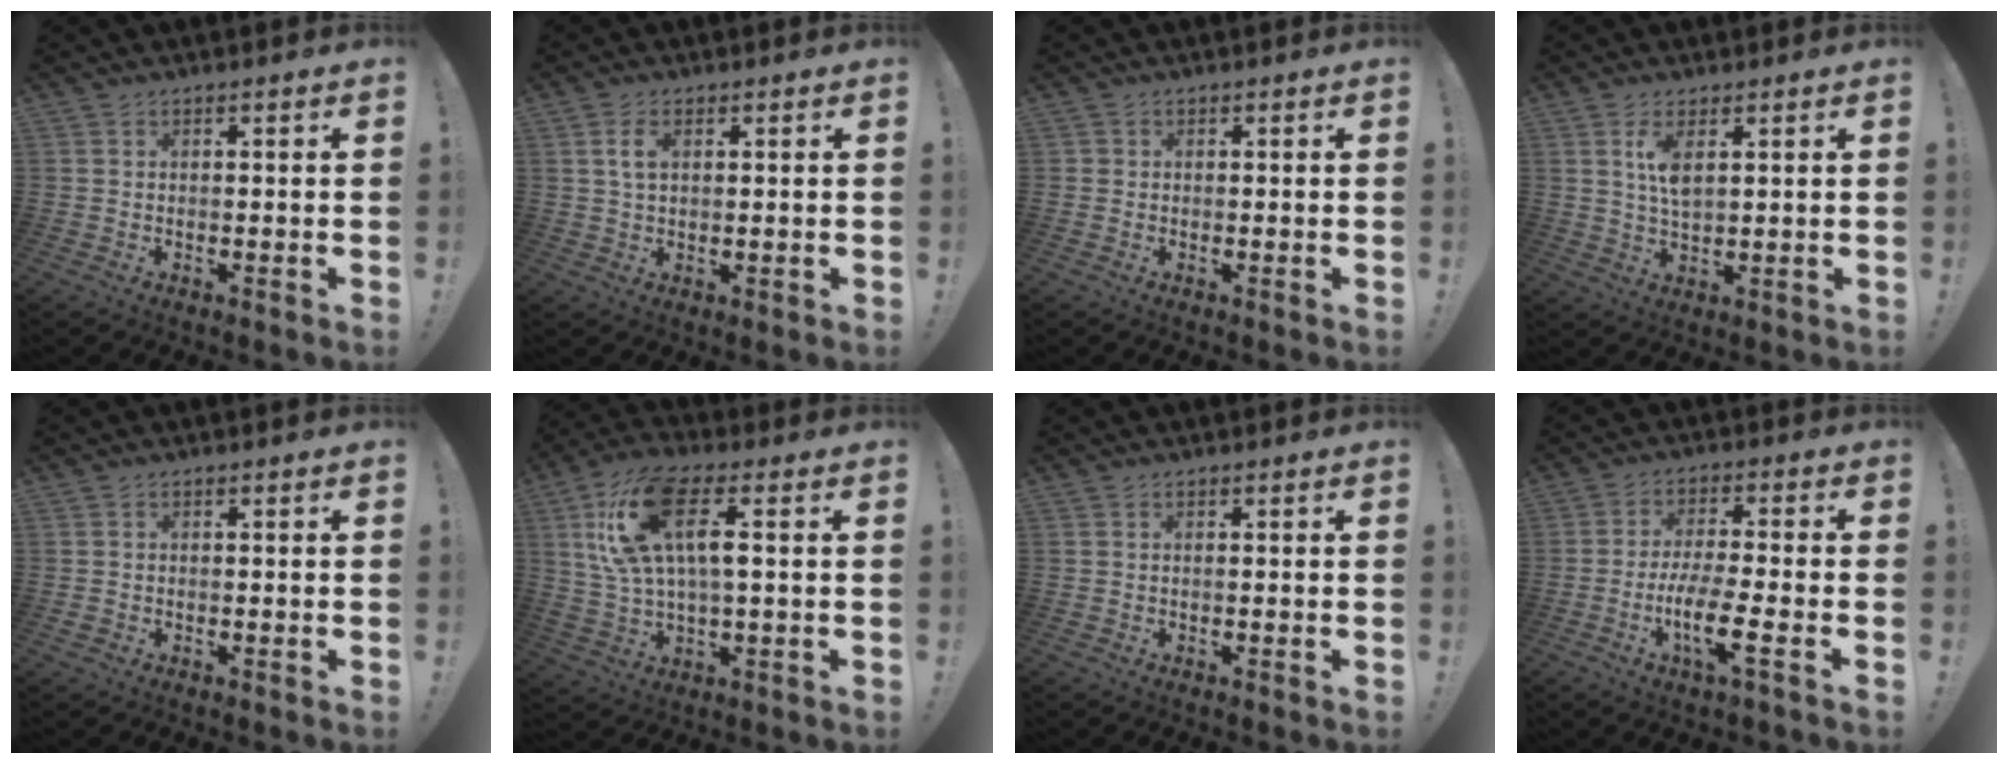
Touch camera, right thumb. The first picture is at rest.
{"total": 4.3, "force": [1.5, 2.2, 3.3], "torque": [-0.051, 0.000, 0.025]}
{"total": 0.7, "force": [0.1, 0.7, 0.1], "torque": [-0.002, 0.001, 0.003]}
{"total": 5.8, "force": [2.3, 2.1, 4.9], "torque": [-0.086, -0.015, 0.033]}
{"total": 0.8, "force": [-0.5, 0.6, 0.1], "torque": [-0.004, 0.002, -0.008]}
{"total": 17.5, "force": [5.3, 7.4, 15.0], "torque": [-0.291, -0.001, 0.088]}
{"total": 0.0}
{"total": 11.5, "force": [-4.0, 2.5, 10.5], "torque": [-0.200, 0.004, -0.074]}